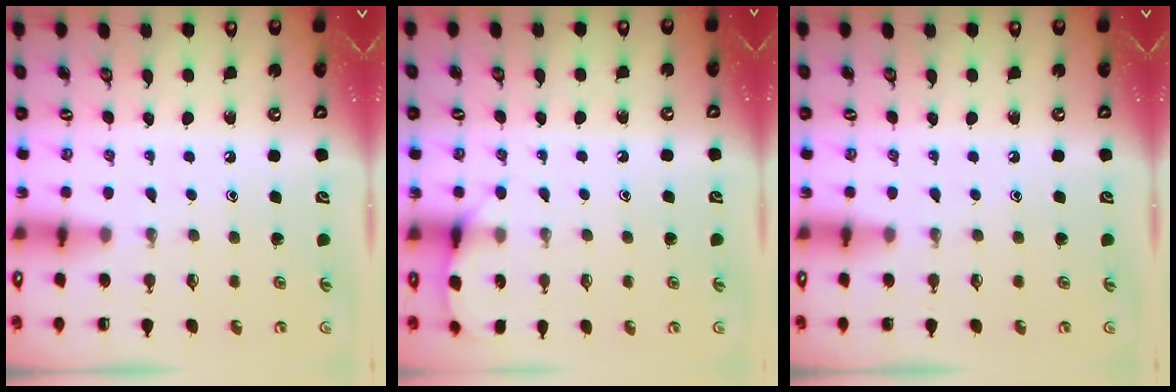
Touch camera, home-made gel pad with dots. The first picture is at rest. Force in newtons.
{"total": 6.3, "press": 6.2, "slide": 0.6}
{"total": 0.0}